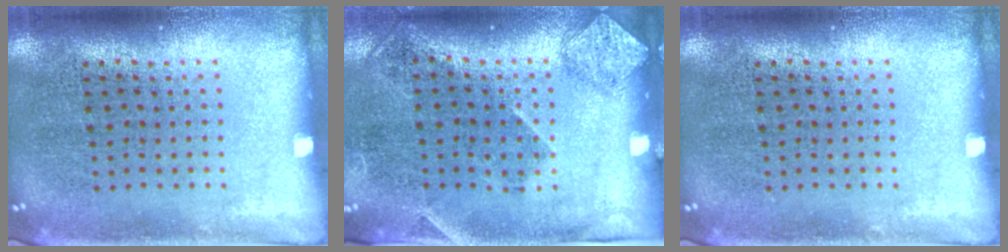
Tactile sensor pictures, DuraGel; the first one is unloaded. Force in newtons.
{"total": 1.7, "press": 1.1, "slide": 1.3}
{"total": 0.0}